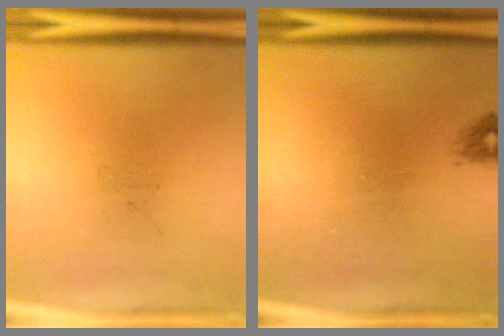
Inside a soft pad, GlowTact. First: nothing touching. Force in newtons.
{"total": 0.9}